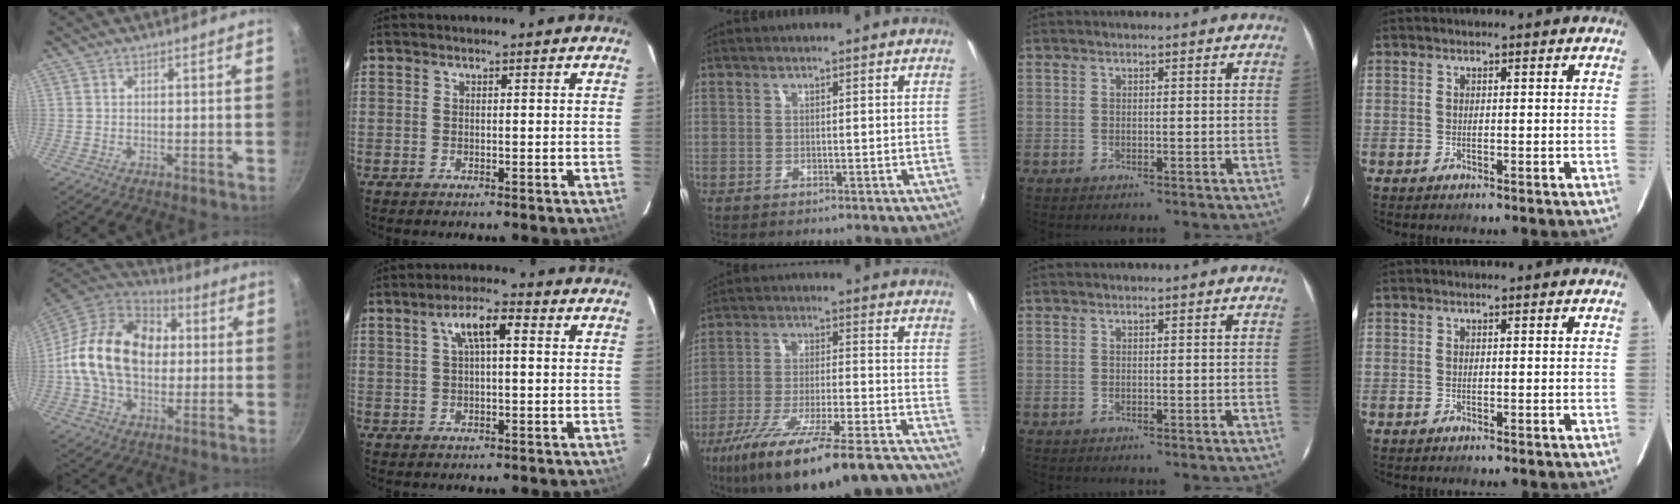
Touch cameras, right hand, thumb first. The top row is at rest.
{"thumb": {"total": 21.3, "force": [1.7, 15.2, 14.8], "torque": [-0.227, 0.029, 0.016]}, "index": {"total": 5.8, "force": [1.5, 1.7, 5.4], "torque": [-0.101, 0.017, 0.029]}, "middle": {"total": 23.4, "force": [-18.7, 4.2, 13.5], "torque": [-0.240, -0.050, -0.285]}}